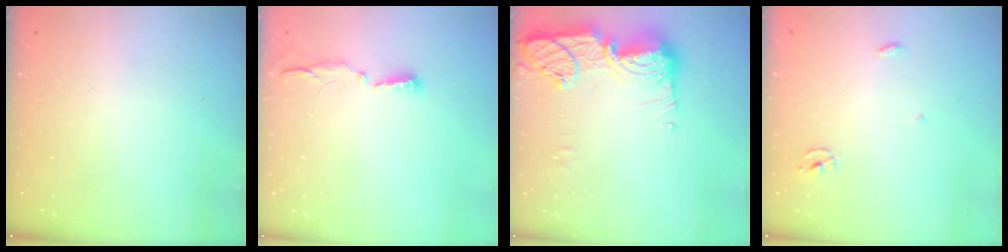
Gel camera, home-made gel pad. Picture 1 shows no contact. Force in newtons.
{"total": 3.5, "press": 3.4, "slide": 0.8}
{"total": 16.5, "press": 16.4, "slide": 1.2}
{"total": 2.3, "press": 2.3, "slide": 0.1}